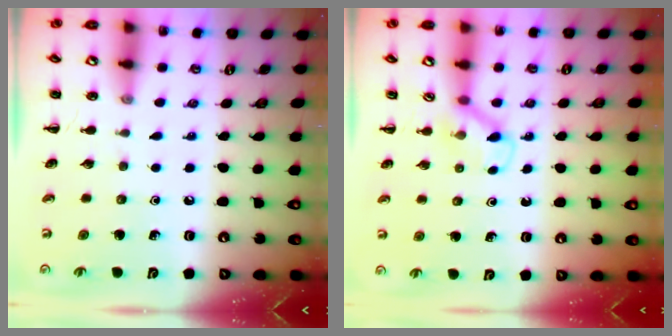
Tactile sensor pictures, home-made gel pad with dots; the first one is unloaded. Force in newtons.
{"total": 2.9, "press": 2.7, "slide": 1.1}